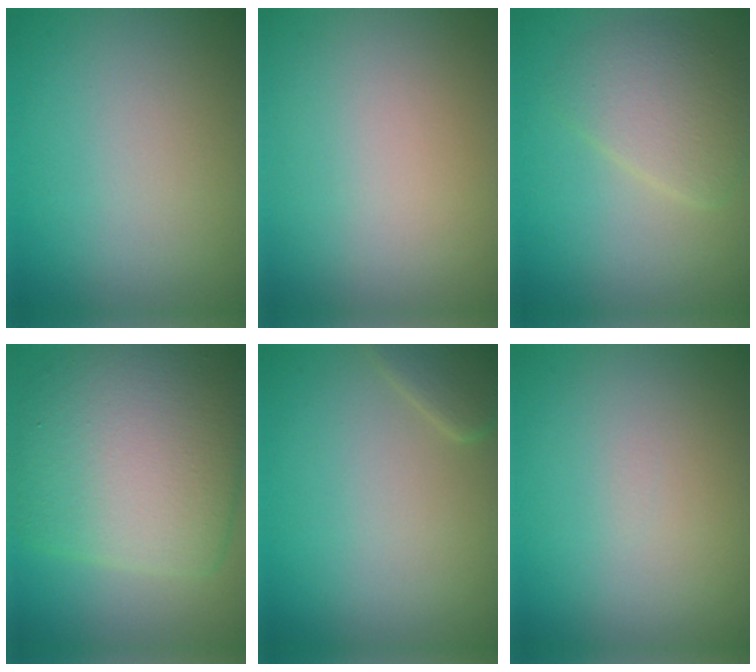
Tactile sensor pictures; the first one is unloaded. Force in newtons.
{"total": 0.0}
{"total": 3.5, "press": 3.5, "slide": 0.1}
{"total": 10.2, "press": 10.2, "slide": 0.4}
{"total": 1.9, "press": 1.9, "slide": 0.1}
{"total": 0.0}